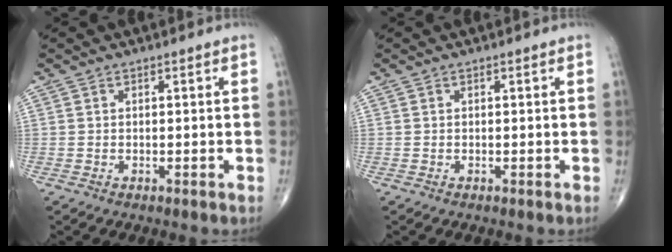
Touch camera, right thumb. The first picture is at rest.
{"total": 0.0}